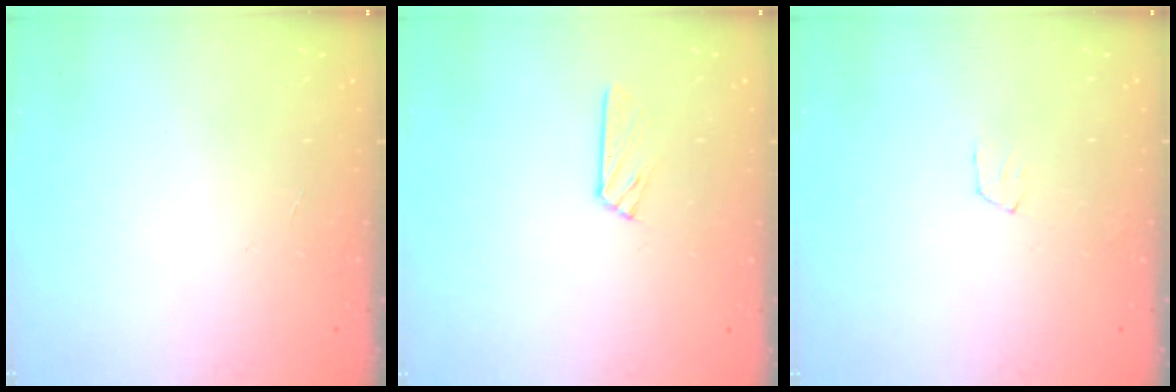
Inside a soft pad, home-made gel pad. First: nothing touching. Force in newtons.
{"total": 3.5, "press": 3.5, "slide": 0.4}
{"total": 4.3, "press": 4.3, "slide": 0.3}